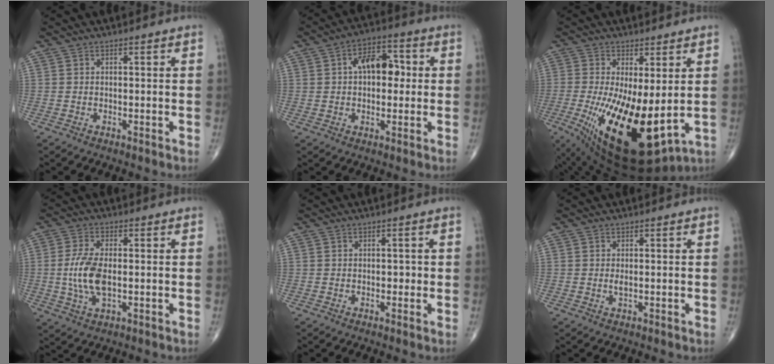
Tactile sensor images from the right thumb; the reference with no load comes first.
{"total": 9.5, "force": [1.3, 5.8, 7.4], "torque": [-0.089, 0.021, 0.014]}
{"total": 19.5, "force": [-2.4, 7.7, 17.7], "torque": [-0.315, -0.038, -0.011]}
{"total": 8.5, "force": [-0.5, 4.0, 7.5], "torque": [-0.161, -0.002, -0.010]}
{"total": 1.5, "force": [-0.1, 0.9, 1.1], "torque": [-0.005, 0.003, -0.004]}
{"total": 0.9, "force": [0.0, 0.4, 0.9], "torque": [-0.018, -0.004, 0.002]}